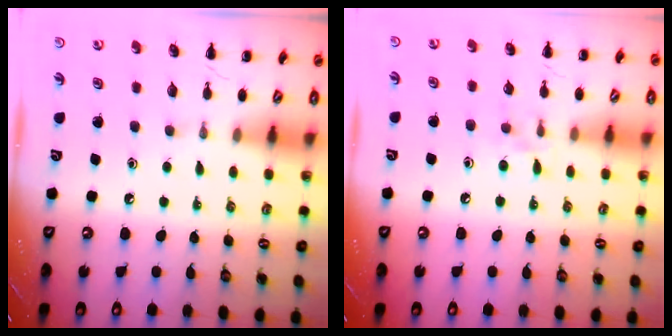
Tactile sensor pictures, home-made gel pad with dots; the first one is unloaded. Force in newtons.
{"total": 6.4, "press": 6.0, "slide": 2.1}